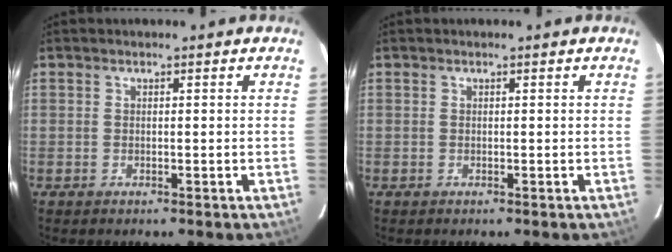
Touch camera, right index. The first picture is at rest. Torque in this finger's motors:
{"motor_torque": [0.00, 0.00, 0.02, 0.00]}